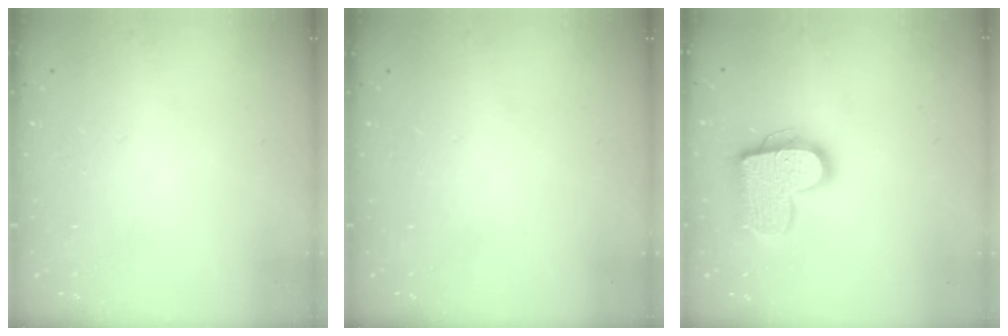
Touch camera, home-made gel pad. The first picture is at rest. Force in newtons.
{"total": 0.0}
{"total": 15.8, "press": 15.8, "slide": 1.0}